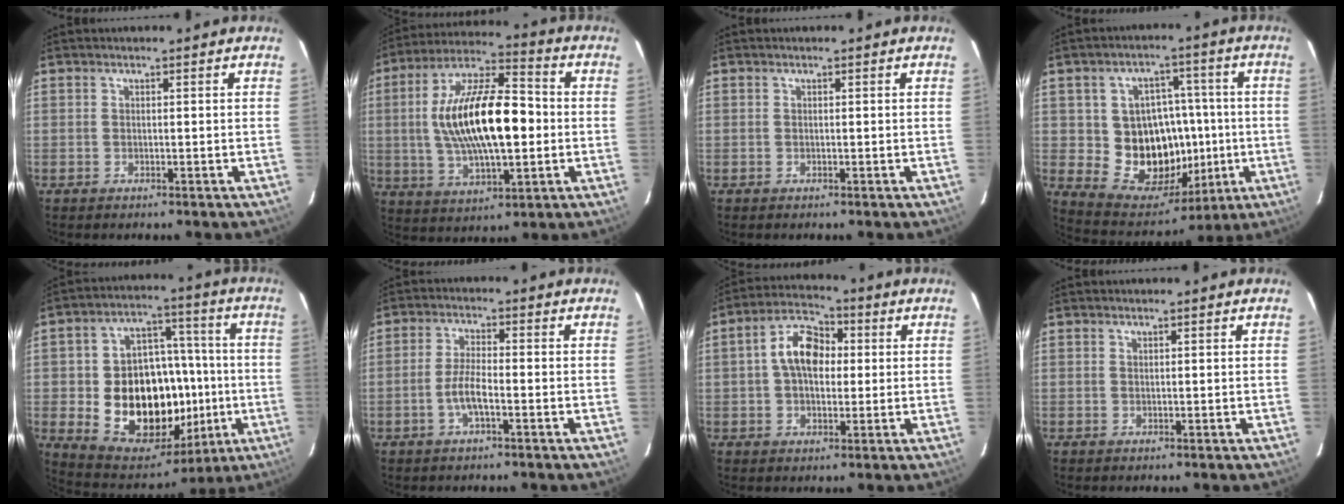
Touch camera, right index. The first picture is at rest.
{"total": 19.7, "force": [-0.3, 7.6, 18.2], "torque": [-0.339, 0.013, -0.003]}
{"total": 0.0}
{"total": 15.9, "force": [-1.5, 13.9, 7.7], "torque": [-0.151, 0.020, 0.001]}
{"total": 22.9, "force": [-3.7, 16.4, 15.5], "torque": [-0.301, 0.029, -0.029]}
{"total": 4.7, "force": [-2.0, 1.0, 4.1], "torque": [-0.090, 0.003, -0.039]}
{"total": 9.3, "force": [1.1, 6.0, 7.0], "torque": [-0.129, 0.029, 0.015]}
{"total": 0.0}